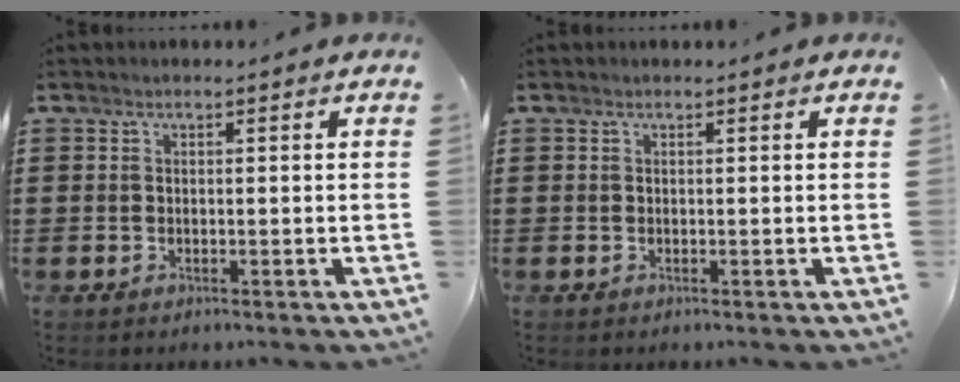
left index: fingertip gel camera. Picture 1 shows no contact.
{"total": 0.0}